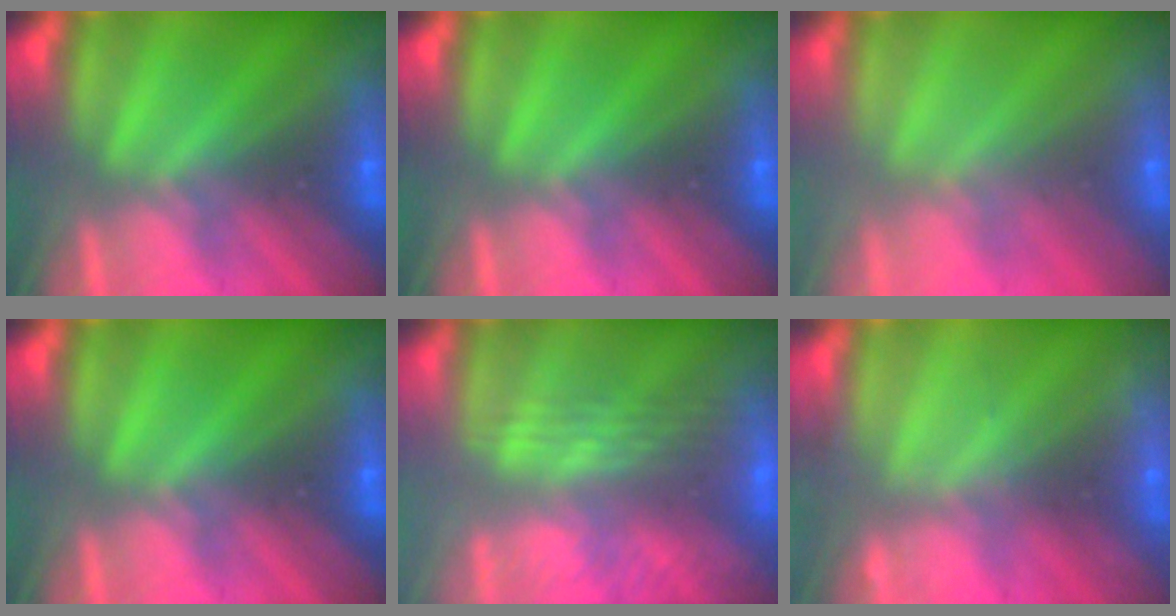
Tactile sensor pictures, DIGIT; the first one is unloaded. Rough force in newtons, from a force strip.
{"total": 0.0}
{"total": 2.8}
{"total": 0.0}
{"total": 2.8}
{"total": 2.3}